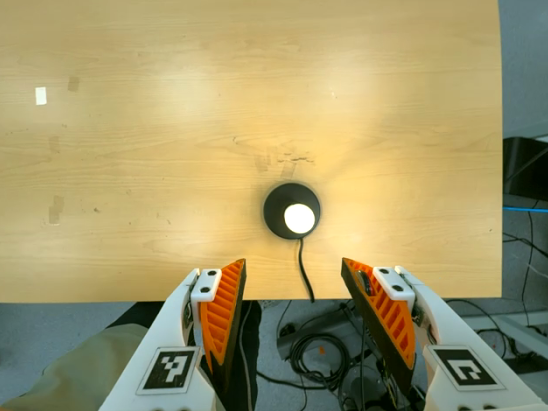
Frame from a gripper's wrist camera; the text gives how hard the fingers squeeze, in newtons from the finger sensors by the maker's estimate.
{"total": 0.0}